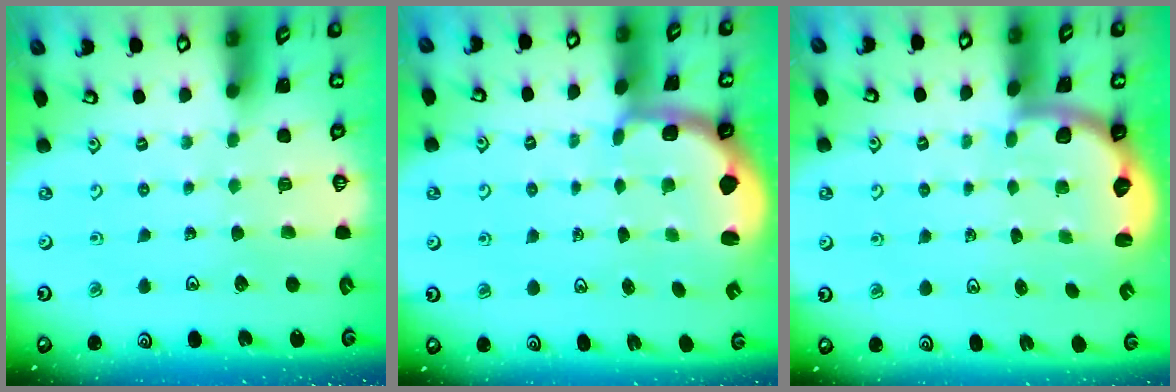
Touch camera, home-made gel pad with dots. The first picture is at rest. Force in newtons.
{"total": 1.7, "press": 1.3, "slide": 1.0}
{"total": 2.6, "press": 2.3, "slide": 1.2}